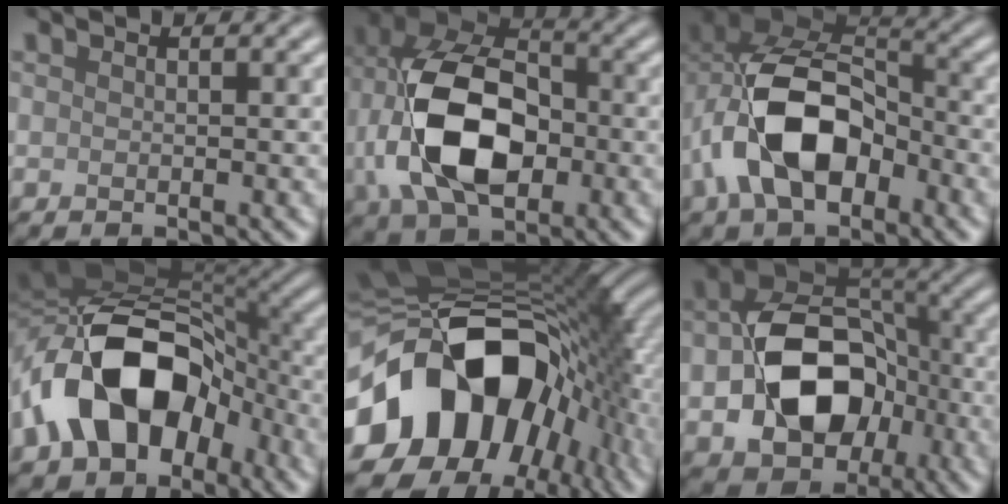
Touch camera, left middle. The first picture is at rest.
{"total": 12.0, "force": [-1.7, 7.7, 9.1], "torque": [-0.187, 0.003, -0.036]}
{"total": 11.1, "force": [-3.0, 6.9, 8.2], "torque": [-0.165, 0.010, -0.056]}
{"total": 13.7, "force": [-4.5, 9.1, 9.2], "torque": [-0.156, 0.011, -0.090]}
{"total": 17.3, "force": [-3.3, 11.6, 12.4], "torque": [-0.209, -0.002, -0.059]}
{"total": 10.8, "force": [-2.4, 7.7, 7.2], "torque": [-0.118, 0.001, -0.036]}